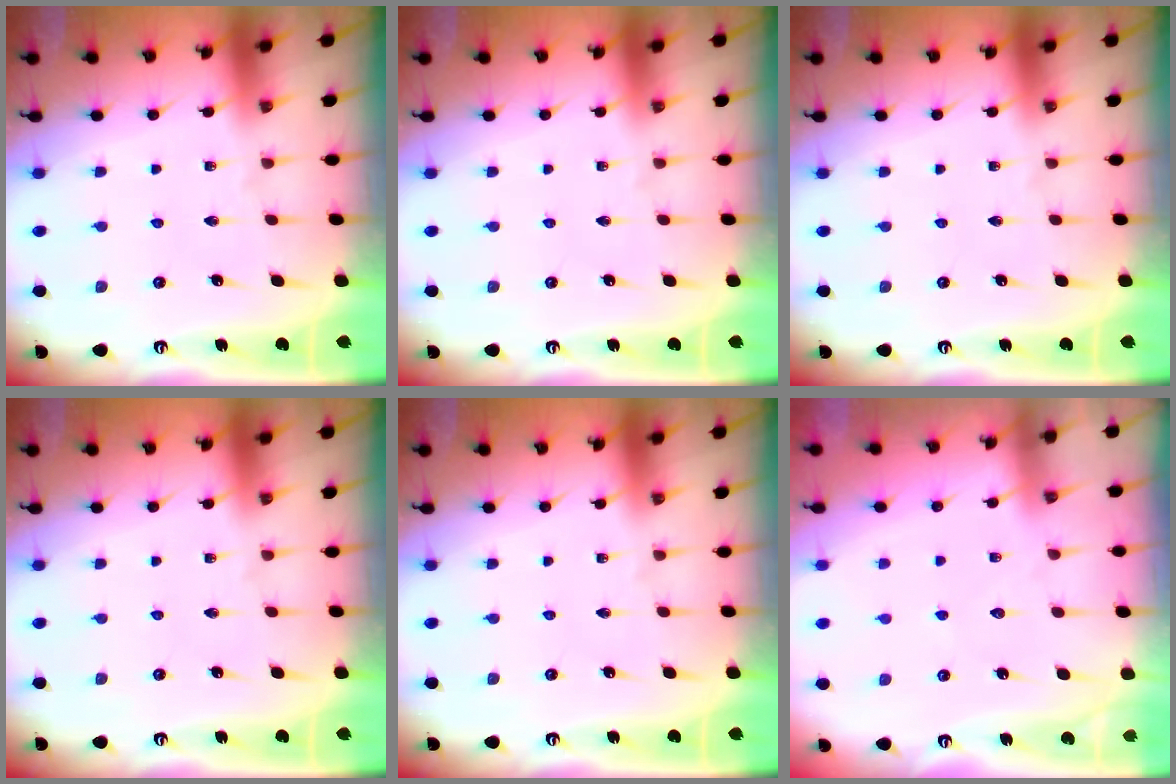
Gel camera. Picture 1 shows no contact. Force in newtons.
{"total": 0.0}
{"total": 0.0}
{"total": 0.0}
{"total": 0.0}
{"total": 5.3, "press": 5.2, "slide": 0.6}